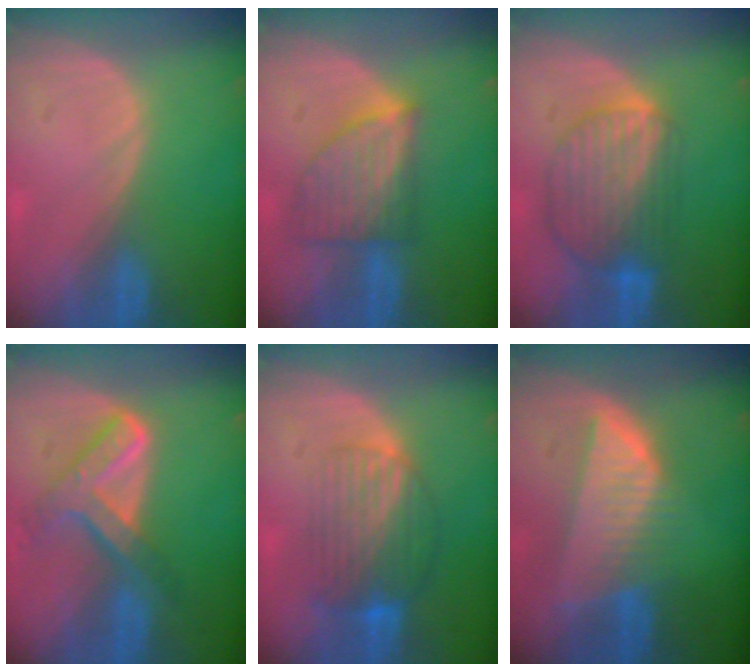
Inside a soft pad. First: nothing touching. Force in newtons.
{"total": 7.1, "press": 6.6, "slide": 2.5}
{"total": 8.7, "press": 7.6, "slide": 4.1}
{"total": 7.6, "press": 6.3, "slide": 4.2}
{"total": 8.3, "press": 7.2, "slide": 4.3}
{"total": 8.4, "press": 7.4, "slide": 4.0}